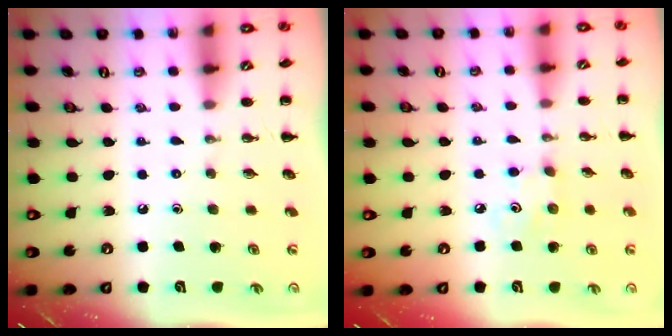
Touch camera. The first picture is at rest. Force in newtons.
{"total": 3.1, "press": 3.0, "slide": 0.8}